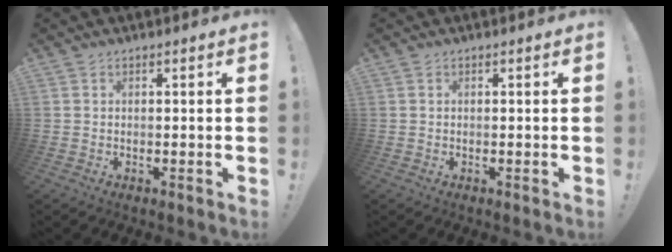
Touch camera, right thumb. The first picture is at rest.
{"total": 0.0}